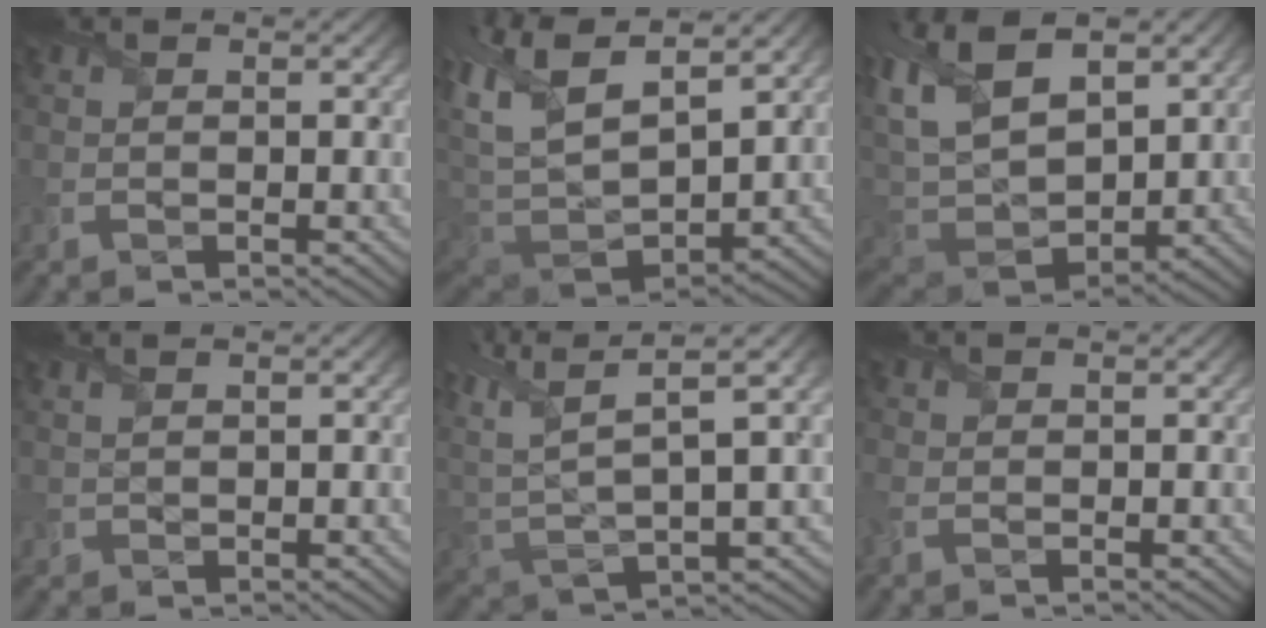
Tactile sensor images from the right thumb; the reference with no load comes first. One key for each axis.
{"total": 15.6, "fx": 5.3, "fy": 7.3, "fz": 12.8, "tx": -0.280, "ty": -0.001, "tz": 0.120}
{"total": 14.6, "fx": 4.5, "fy": 9.2, "fz": 10.5, "tx": -0.256, "ty": 0.008, "tz": 0.085}
{"total": 1.1, "fx": 0.9, "fy": 0.3, "fz": 0.6, "tx": -0.020, "ty": 0.001, "tz": 0.023}
{"total": 13.0, "fx": 6.0, "fy": 4.7, "fz": 10.5, "tx": -0.258, "ty": 0.012, "tz": 0.112}
{"total": 1.4, "fx": -0.2, "fy": 1.1, "fz": 1.0, "tx": -0.028, "ty": 0.000, "tz": -0.009}